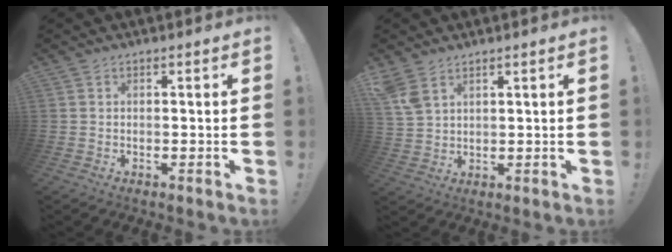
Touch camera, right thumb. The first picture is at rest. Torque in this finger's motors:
{"motor_torque": [0.15, 0.05, 0.59, 0.43, 0.01]}